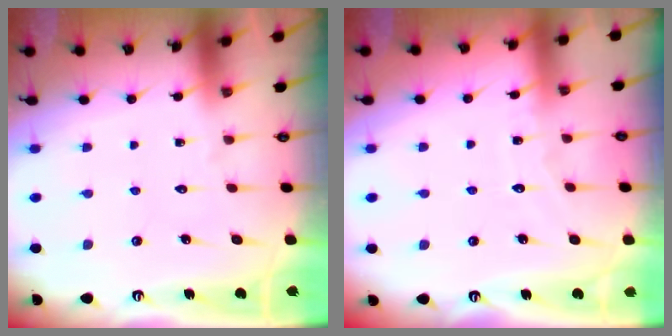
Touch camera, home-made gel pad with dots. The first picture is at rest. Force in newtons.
{"total": 4.5, "press": 4.5, "slide": 0.3}